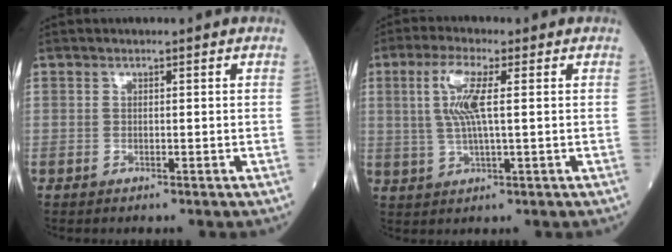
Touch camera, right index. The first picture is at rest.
{"total": 6.6, "force": [1.4, 0.9, 6.3], "torque": [-0.141, 0.007, 0.028]}